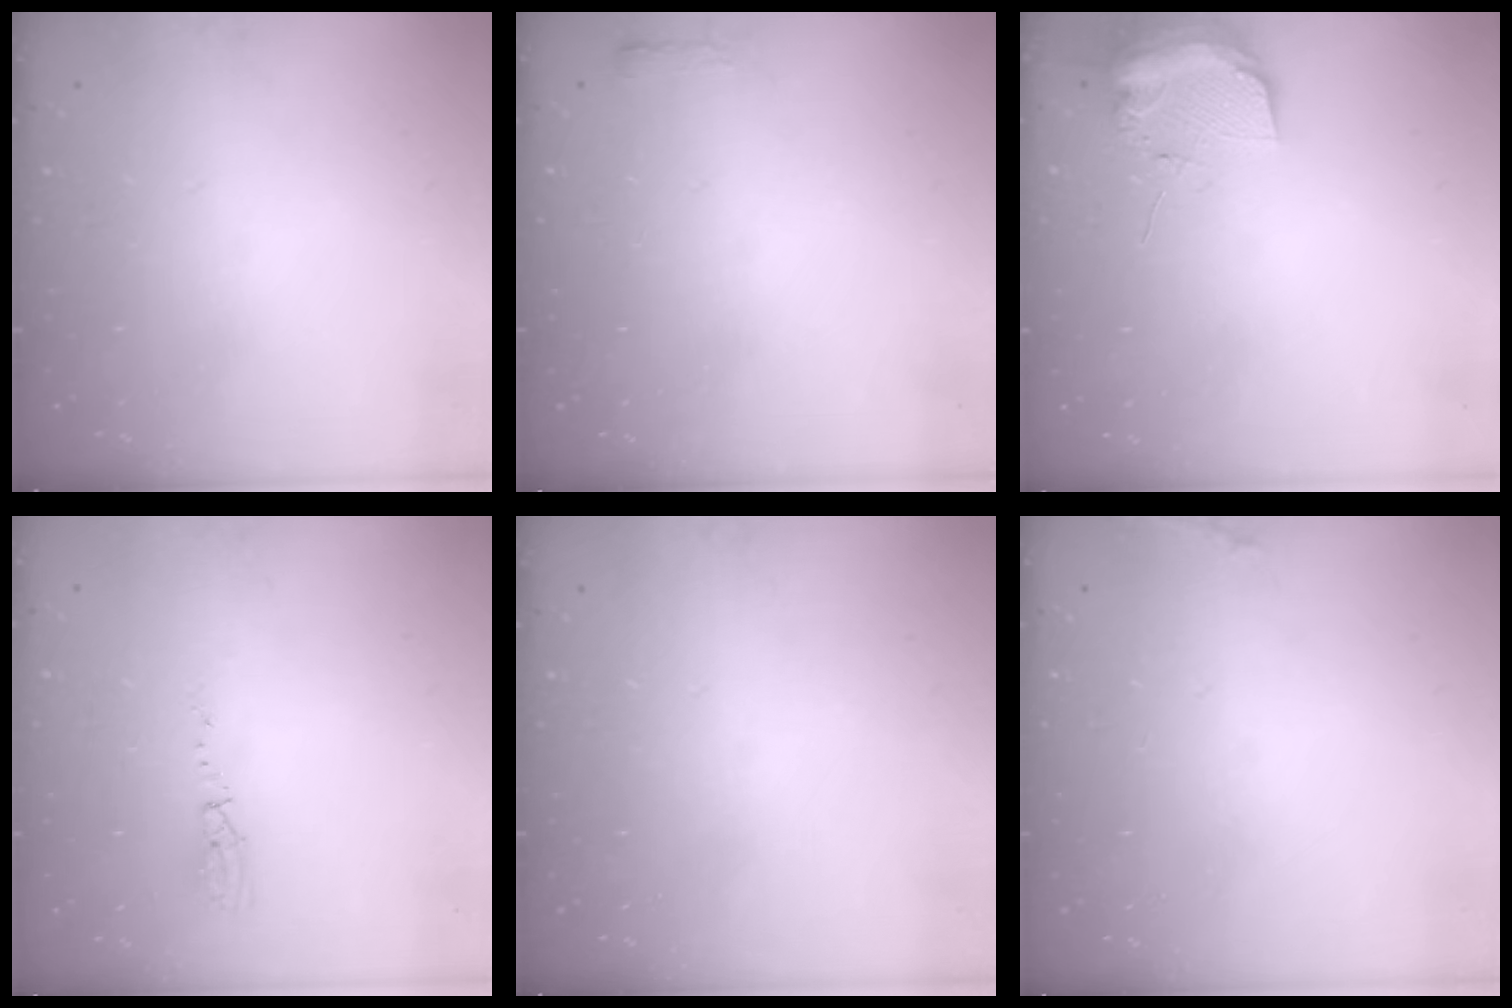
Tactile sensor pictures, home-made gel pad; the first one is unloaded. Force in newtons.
{"total": 2.4, "press": 2.4, "slide": 0.4}
{"total": 9.5, "press": 9.4, "slide": 1.0}
{"total": 3.5, "press": 2.8, "slide": 2.2}
{"total": 0.0}
{"total": 5.6, "press": 5.3, "slide": 1.7}